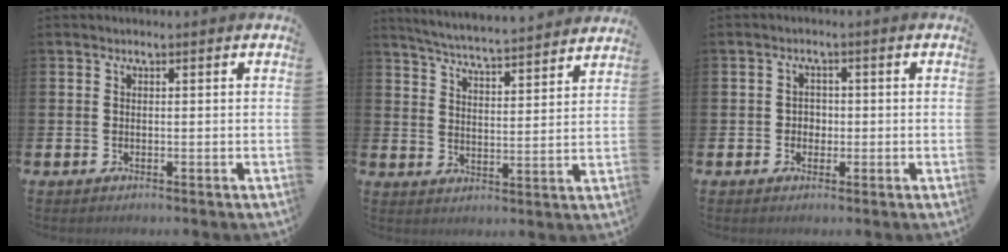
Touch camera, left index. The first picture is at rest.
{"total": 5.6, "force": [5.5, -0.4, 1.0], "torque": [-0.044, -0.043, 0.094]}
{"total": 1.9, "force": [-0.2, 1.7, 0.7], "torque": [0.000, 0.001, -0.010]}